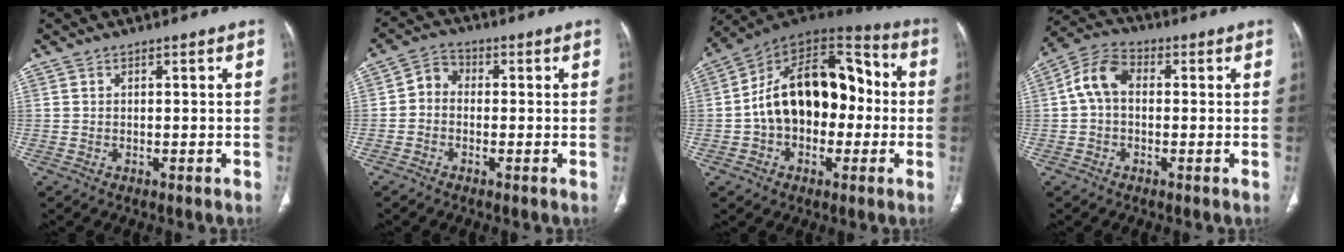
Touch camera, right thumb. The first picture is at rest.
{"total": 4.0, "force": [-0.6, 3.2, 2.2], "torque": [-0.025, 0.015, -0.026]}
{"total": 21.3, "force": [-0.8, 13.7, 16.3], "torque": [-0.228, 0.055, -0.017]}
{"total": 7.4, "force": [0.3, 5.1, 5.4], "torque": [-0.095, 0.023, -0.005]}